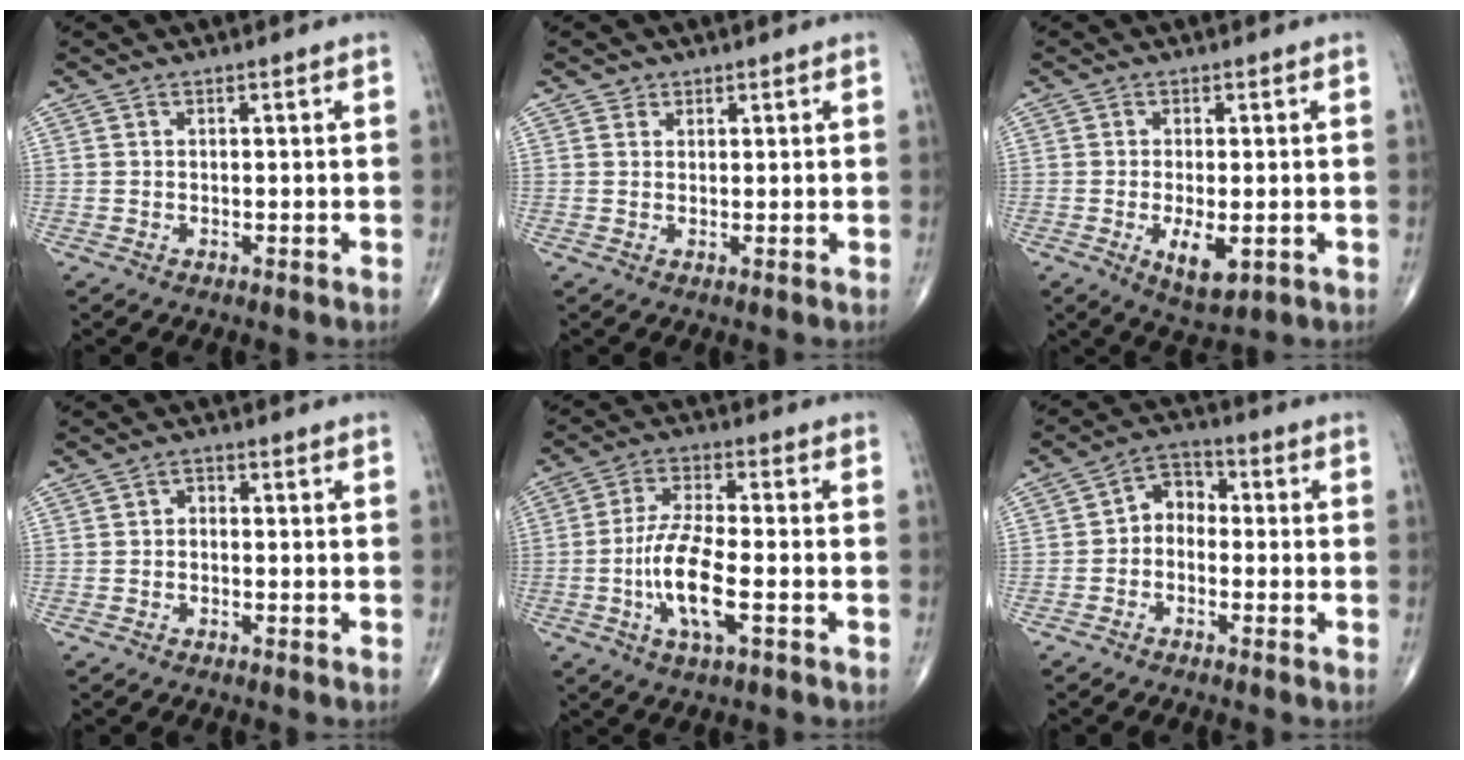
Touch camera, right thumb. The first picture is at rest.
{"total": 1.3, "force": [0.8, 1.1, 0.0], "torque": [0.014, -0.003, 0.006]}
{"total": 6.2, "force": [-1.6, 2.6, 5.4], "torque": [-0.088, -0.013, -0.019]}
{"total": 1.5, "force": [-0.3, 1.1, 0.9], "torque": [-0.005, 0.007, -0.010]}
{"total": 10.6, "force": [-3.0, 3.1, 9.7], "torque": [-0.203, 0.012, -0.057]}
{"total": 5.5, "force": [-0.9, 4.2, 3.3], "torque": [-0.031, 0.028, -0.035]}